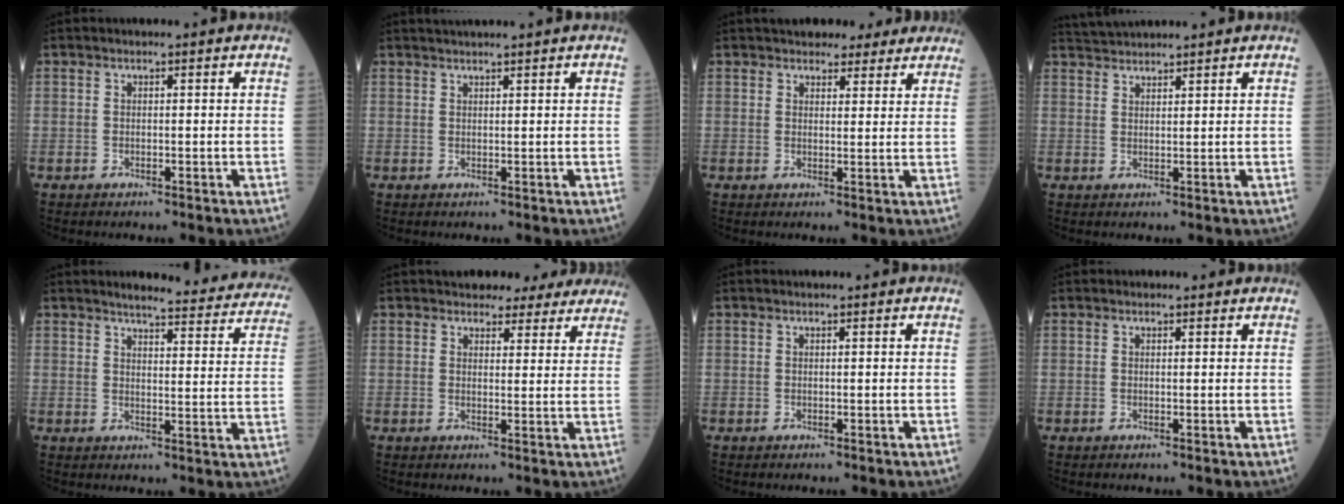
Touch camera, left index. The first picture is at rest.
{"total": 3.2, "force": [2.8, -0.7, 1.2], "torque": [-0.010, 0.025, 0.048]}
{"total": 7.5, "force": [6.5, 3.0, 2.2], "torque": [-0.015, 0.017, 0.077]}
{"total": 3.9, "force": [3.9, -0.3, 0.5], "torque": [-0.016, 0.030, 0.076]}
{"total": 17.7, "force": [16.5, 2.6, 5.8], "torque": [-0.051, -0.049, 0.173]}
{"total": 8.7, "force": [7.8, 3.4, 1.7], "torque": [0.000, 0.008, 0.075]}
{"total": 0.0}
{"total": 0.0}